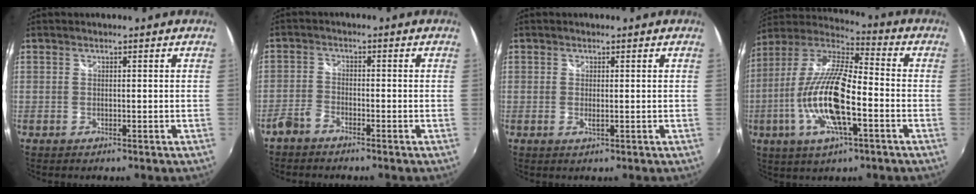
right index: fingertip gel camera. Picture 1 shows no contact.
{"total": 3.3, "force": [-2.7, 1.3, 1.3], "torque": [-0.037, 0.002, -0.057]}
{"total": 0.8, "force": [0.0, 0.2, 0.8], "torque": [-0.016, -0.002, -0.001]}
{"total": 18.3, "force": [-5.2, 5.3, 16.8], "torque": [-0.334, -0.013, -0.105]}